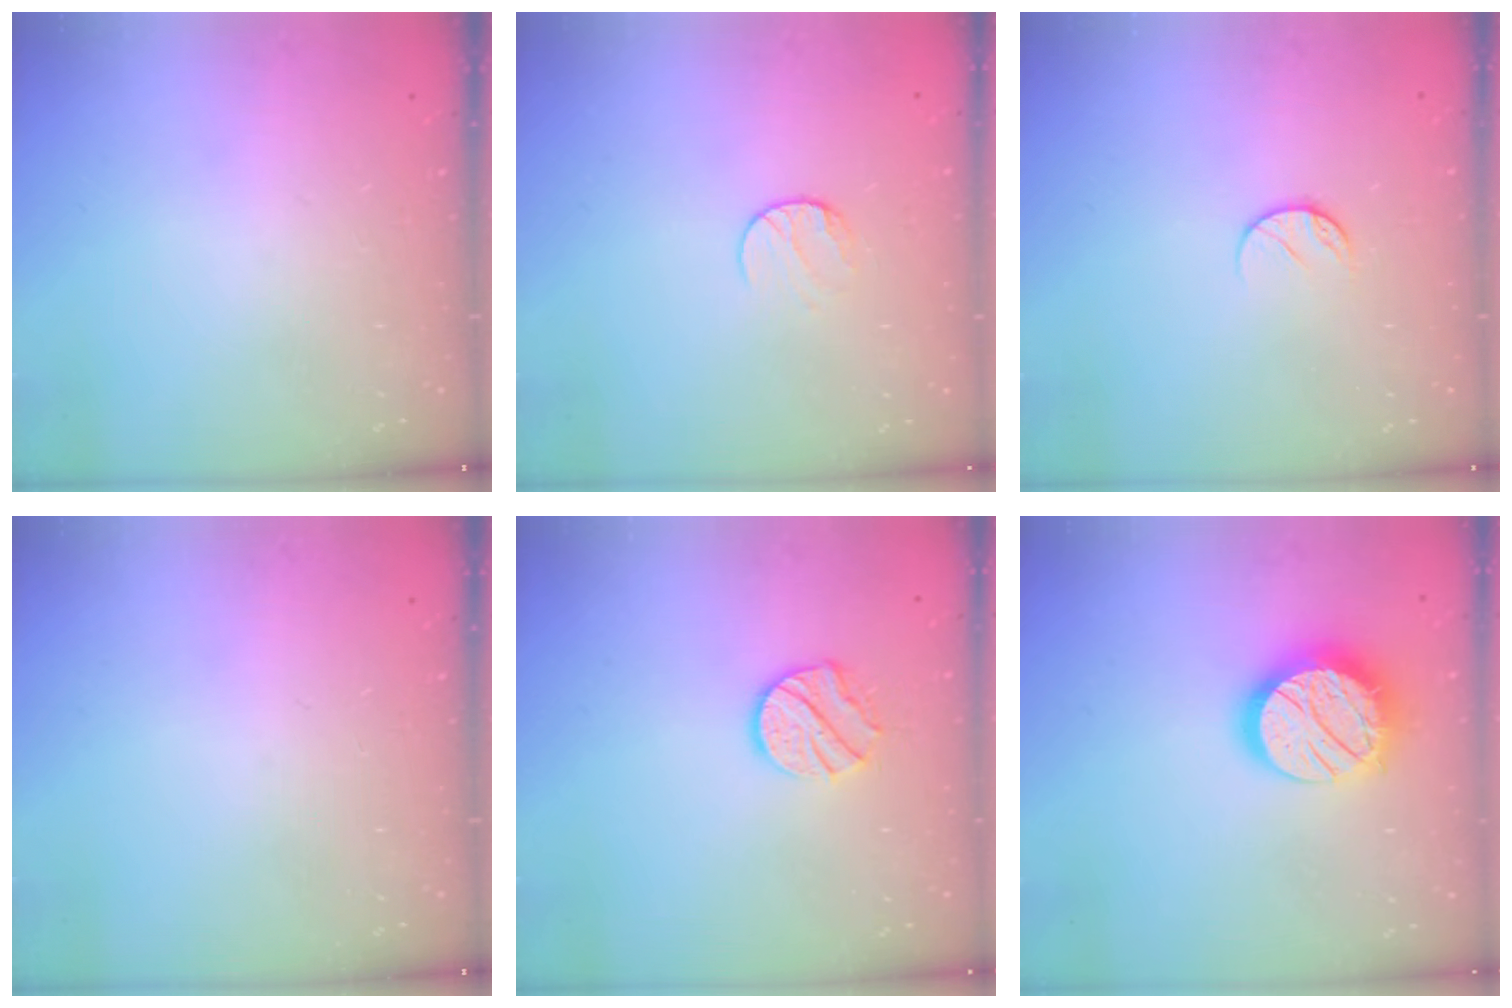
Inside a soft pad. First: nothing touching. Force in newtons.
{"total": 6.7, "press": 6.7, "slide": 0.5}
{"total": 7.8, "press": 7.7, "slide": 0.8}
{"total": 0.0}
{"total": 8.9, "press": 8.9, "slide": 0.4}
{"total": 16.2, "press": 16.2, "slide": 1.0}